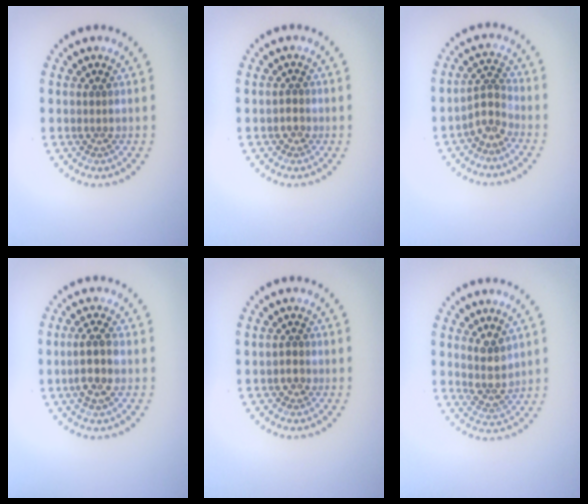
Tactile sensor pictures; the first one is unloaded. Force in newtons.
{"total": 0.6, "press": 0.5, "slide": 0.3}
{"total": 2.5, "press": 1.7, "slide": 1.8}
{"total": 2.9, "press": 2.7, "slide": 1.0}
{"total": 0.6, "press": 0.5, "slide": 0.3}
{"total": 2.9, "press": 2.4, "slide": 1.6}